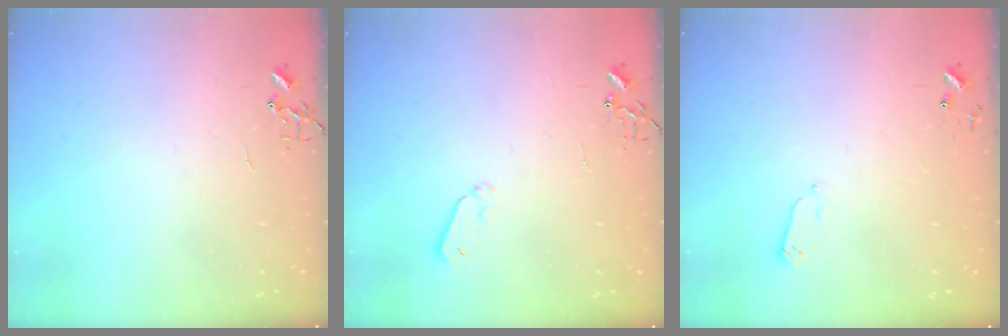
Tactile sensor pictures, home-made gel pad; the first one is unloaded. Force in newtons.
{"total": 4.2, "press": 4.2, "slide": 0.7}
{"total": 3.5, "press": 3.4, "slide": 1.0}